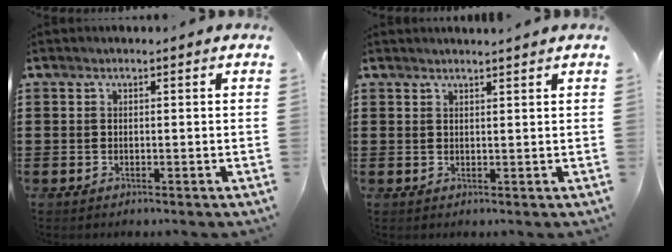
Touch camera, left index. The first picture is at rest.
{"total": 1.3, "force": [1.3, -0.2, 0.3], "torque": [-0.007, -0.002, 0.025]}